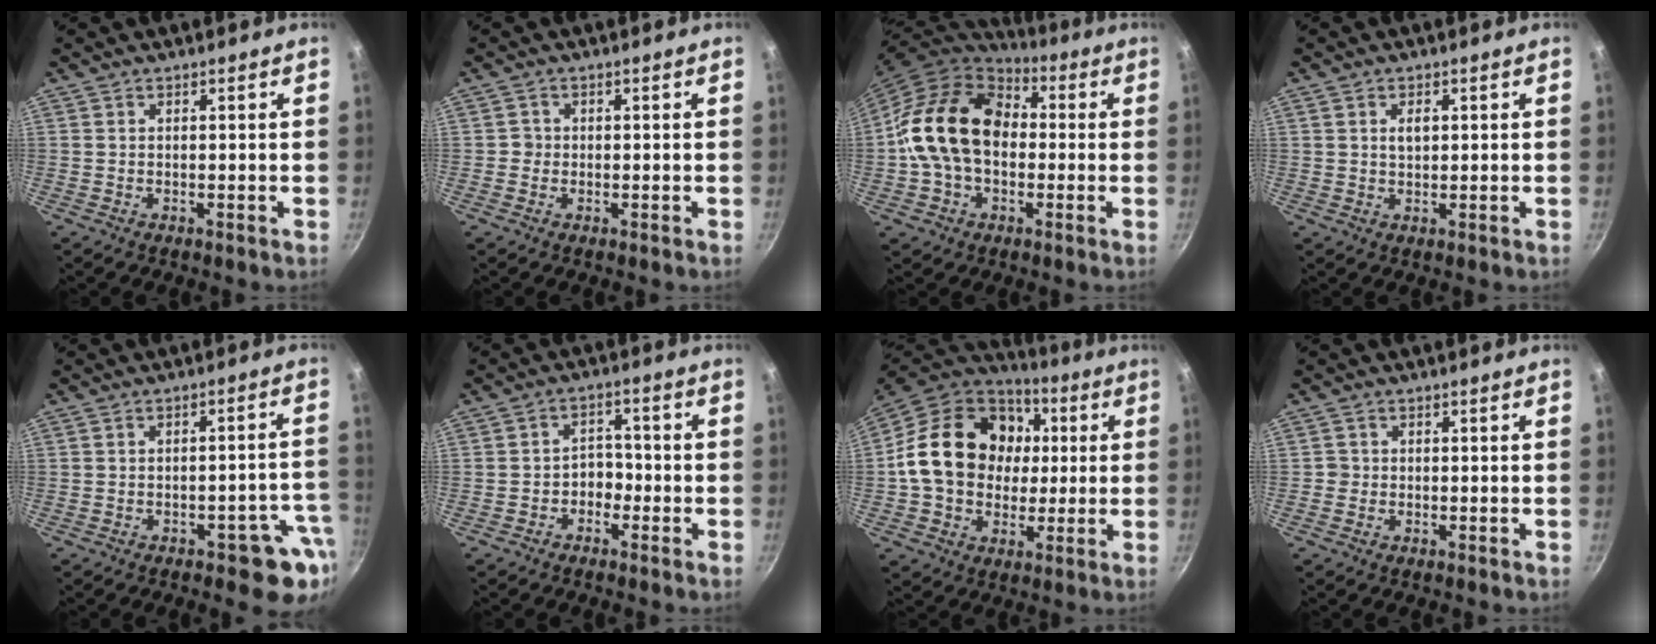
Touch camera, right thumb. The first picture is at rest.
{"total": 1.4, "force": [-0.3, 1.3, 0.2], "torque": [0.005, 0.002, -0.009]}
{"total": 18.3, "force": [0.1, 13.4, 12.4], "torque": [-0.193, 0.038, -0.010]}
{"total": 2.5, "force": [0.6, 1.6, 1.9], "torque": [-0.024, 0.001, 0.011]}
{"total": 7.9, "force": [-3.7, 4.0, 5.7], "torque": [-0.010, 0.043, -0.039]}
{"total": 3.7, "force": [-1.8, 2.7, 1.7], "torque": [0.004, 0.026, -0.033]}
{"total": 22.8, "force": [2.4, 18.0, 13.8], "torque": [-0.218, 0.027, 0.035]}
{"total": 1.2, "force": [-0.3, 1.2, 0.2], "torque": [0.002, 0.004, -0.008]}